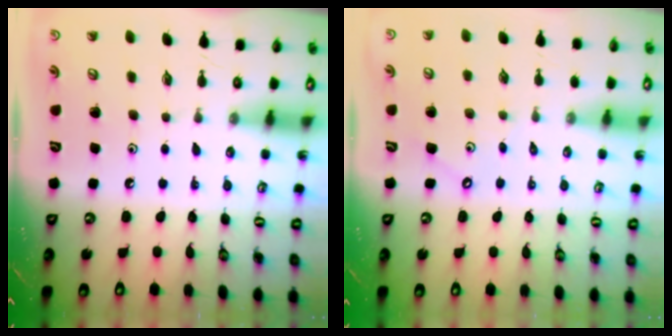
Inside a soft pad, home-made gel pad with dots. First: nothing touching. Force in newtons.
{"total": 2.9, "press": 2.8, "slide": 0.5}